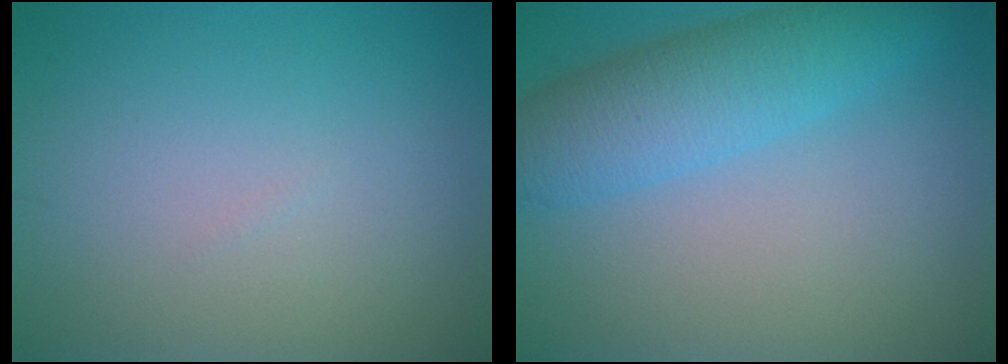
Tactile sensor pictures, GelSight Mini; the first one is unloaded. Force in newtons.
{"total": 5.6, "press": 5.6, "slide": 0.2}